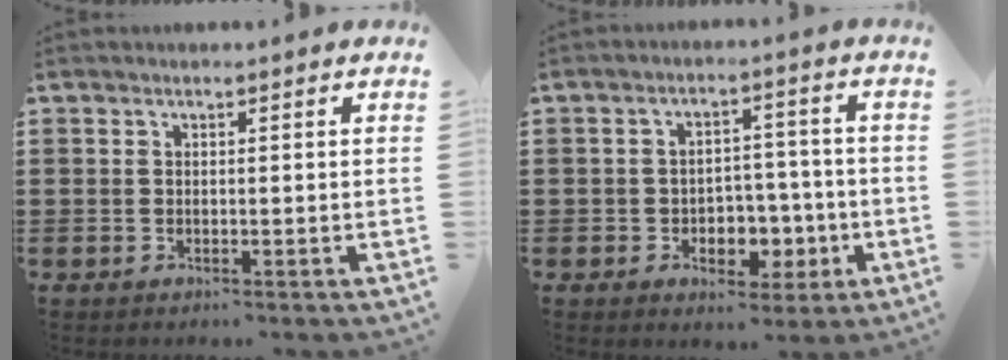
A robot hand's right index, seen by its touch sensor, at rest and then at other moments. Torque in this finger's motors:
{"motor_torque": [0.25, -0.05, 0.50, 0.05]}